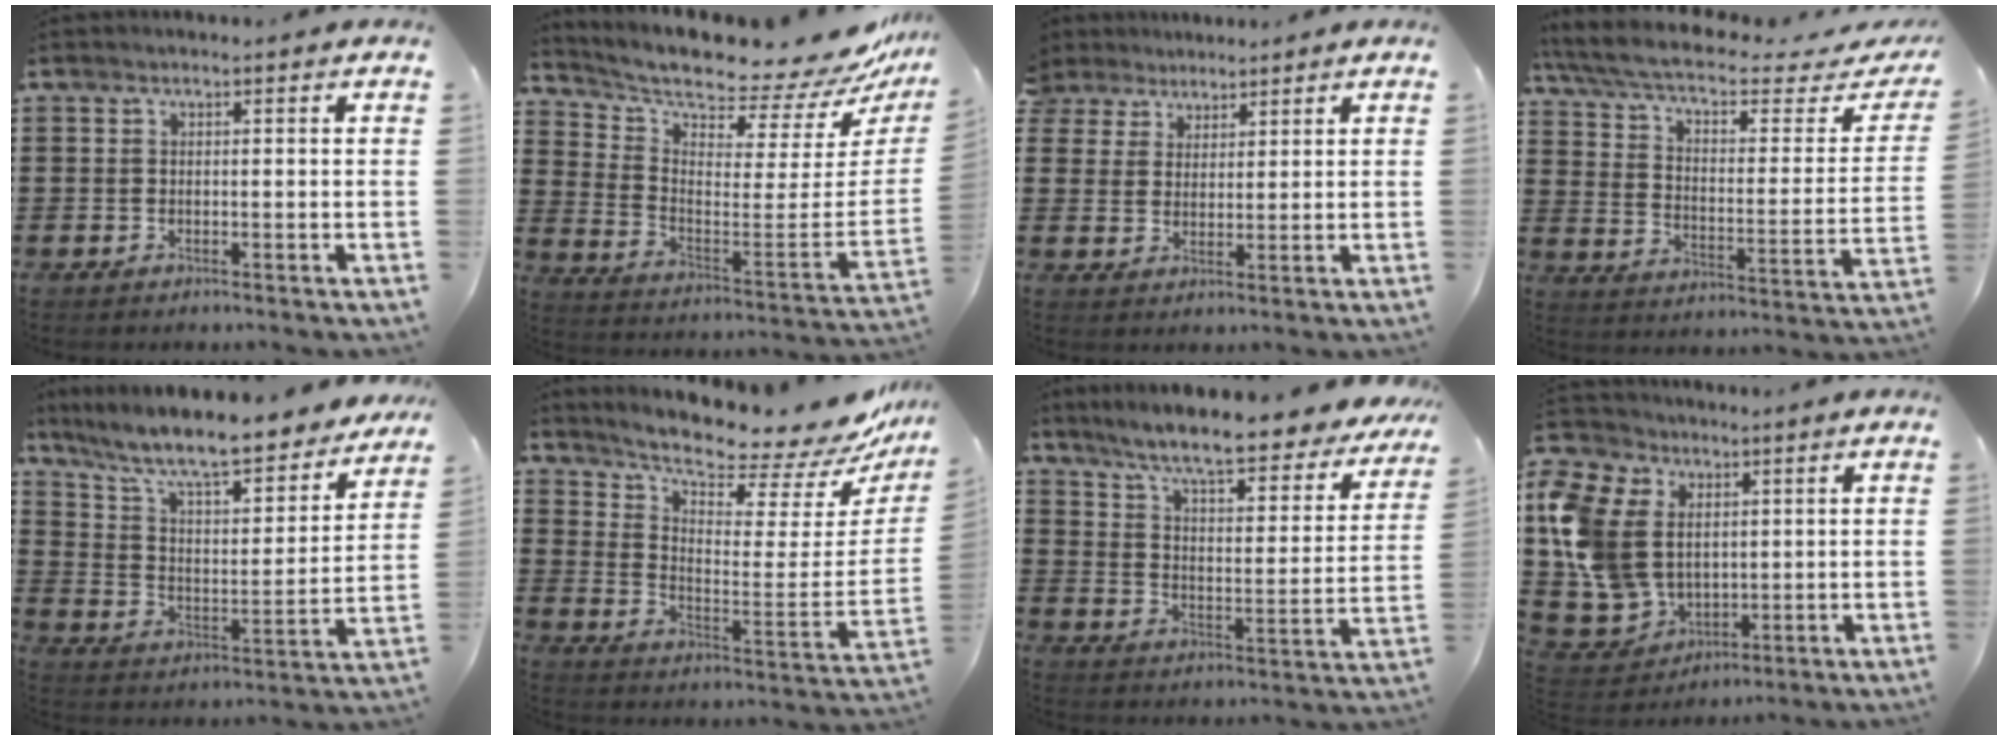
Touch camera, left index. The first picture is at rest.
{"total": 7.5, "force": [6.9, 0.1, 2.9], "torque": [-0.067, -0.089, 0.108]}
{"total": 3.7, "force": [2.9, 2.3, -0.2], "torque": [-0.014, 0.005, 0.053]}
{"total": 6.9, "force": [5.2, 1.1, 4.4], "torque": [-0.107, -0.038, 0.084]}
{"total": 9.3, "force": [8.1, 0.7, 4.5], "torque": [-0.122, -0.058, 0.134]}
{"total": 8.0, "force": [7.3, 0.8, 3.2], "torque": [-0.083, -0.072, 0.119]}
{"total": 8.0, "force": [6.8, -0.1, 4.1], "torque": [-0.106, -0.048, 0.109]}
{"total": 13.4, "force": [2.7, 10.4, 8.0], "torque": [-0.239, 0.000, 0.047]}